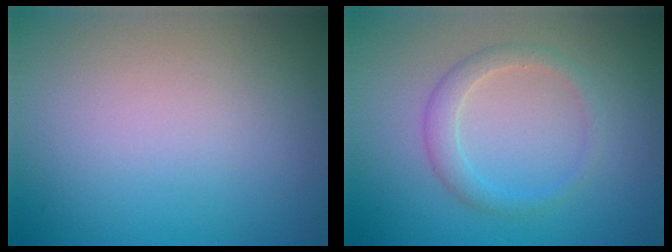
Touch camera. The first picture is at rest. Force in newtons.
{"total": 2.2, "press": 2.2, "slide": 0.1}